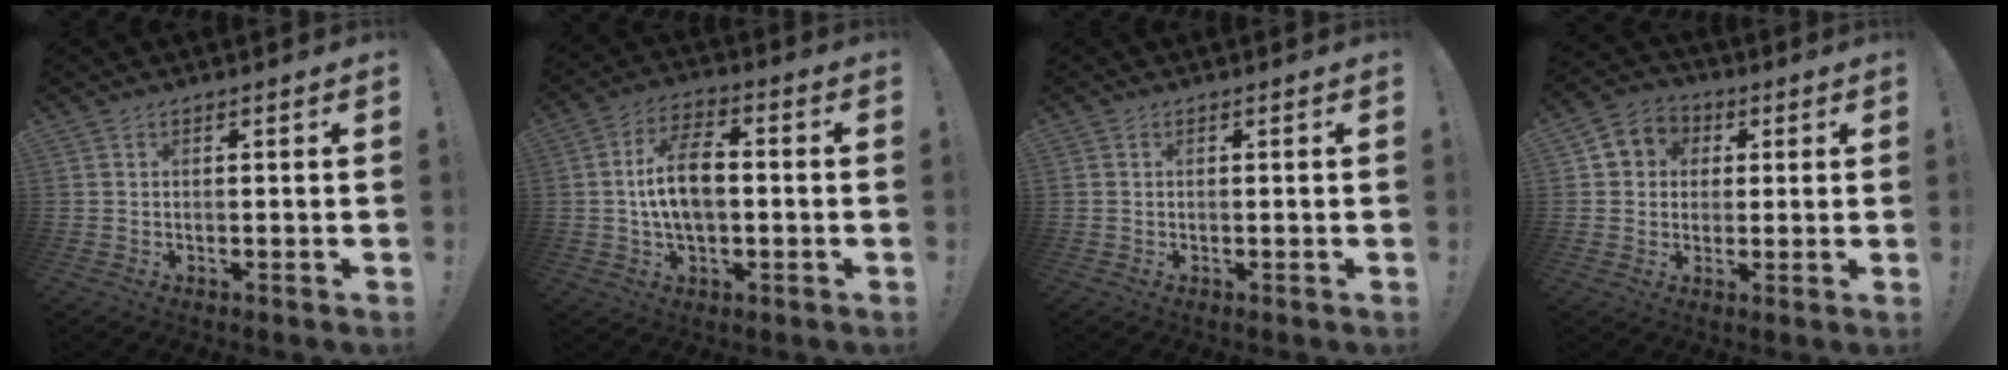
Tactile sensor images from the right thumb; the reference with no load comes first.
{"total": 11.3, "force": [-0.4, 6.2, 9.4], "torque": [-0.159, 0.010, -0.006]}
{"total": 0.0}
{"total": 6.9, "force": [0.6, 6.7, 1.8], "torque": [-0.026, 0.008, 0.017]}